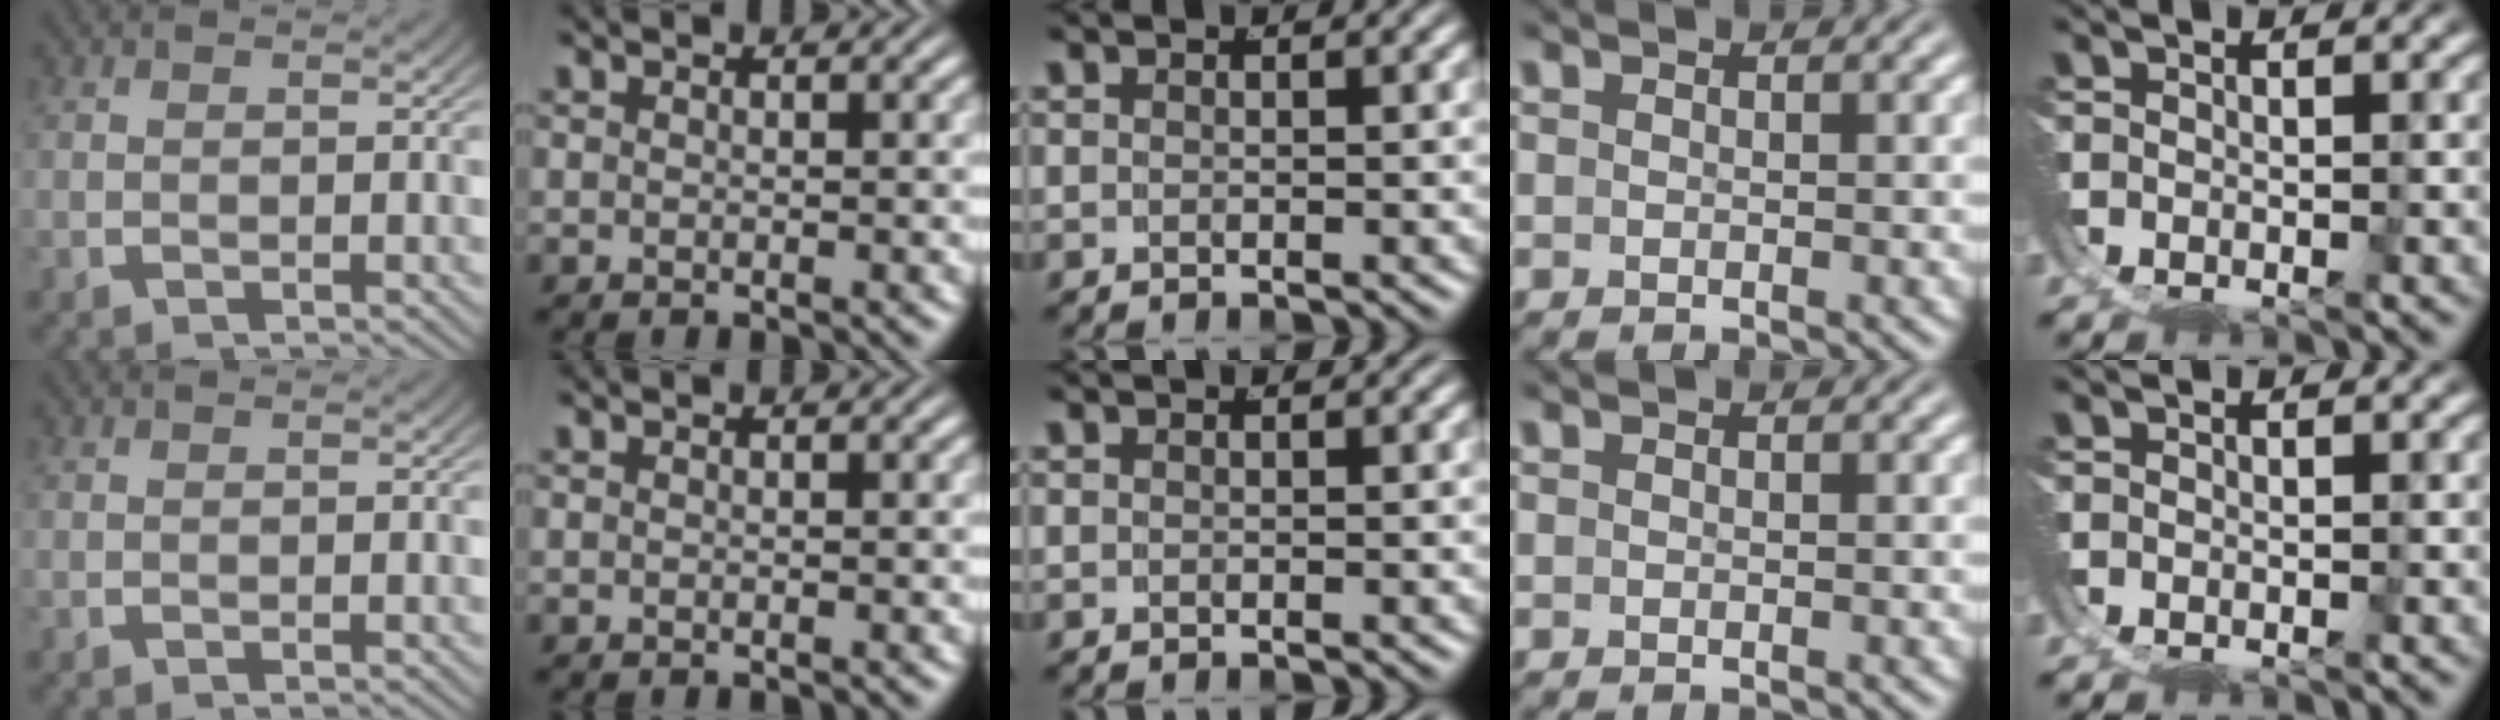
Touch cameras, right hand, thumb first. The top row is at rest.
{}